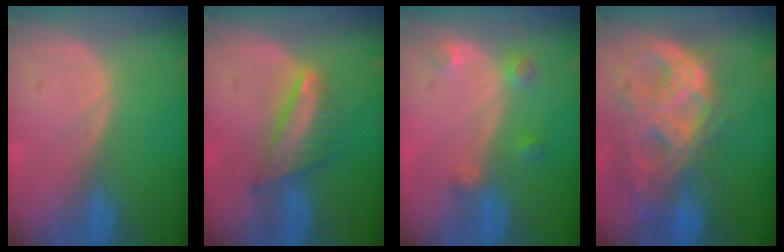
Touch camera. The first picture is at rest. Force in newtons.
{"total": 6.9, "press": 6.0, "slide": 3.3}
{"total": 2.9, "press": 2.8, "slide": 0.8}
{"total": 11.4, "press": 9.7, "slide": 6.1}